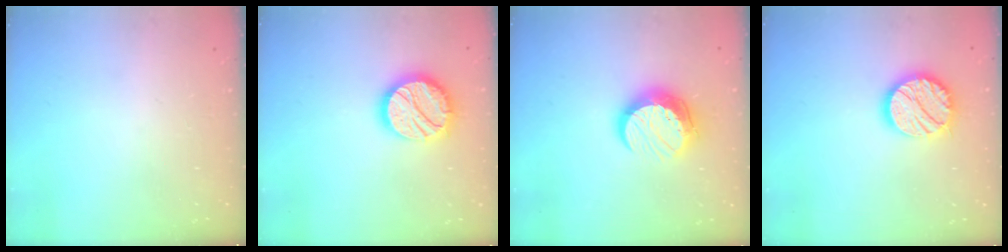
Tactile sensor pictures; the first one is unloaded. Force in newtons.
{"total": 16.8, "press": 16.7, "slide": 1.0}
{"total": 11.5, "press": 11.5, "slide": 0.8}
{"total": 14.8, "press": 14.7, "slide": 0.9}